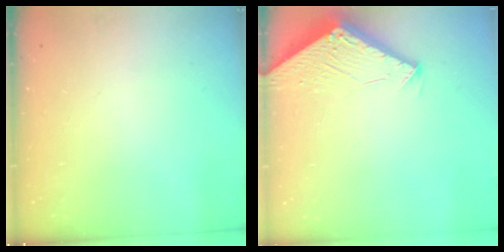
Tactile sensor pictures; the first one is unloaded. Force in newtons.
{"total": 3.0, "press": 3.0, "slide": 0.2}